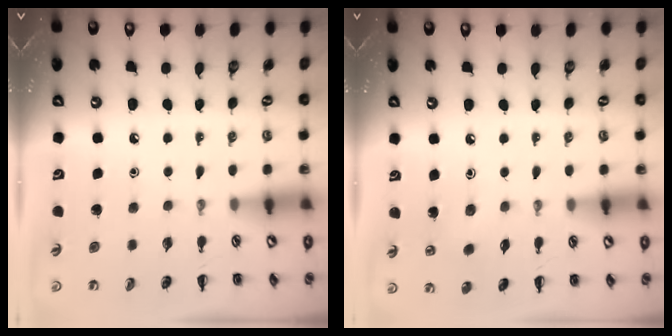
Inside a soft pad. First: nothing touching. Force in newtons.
{"total": 2.9, "press": 2.8, "slide": 0.9}